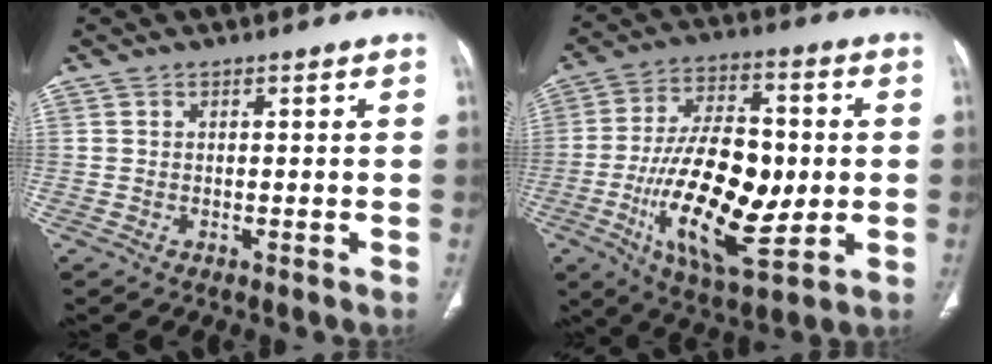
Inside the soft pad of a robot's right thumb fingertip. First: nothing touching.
{"total": 22.6, "force": [-3.0, 10.5, 19.8], "torque": [-0.330, 0.004, -0.040]}